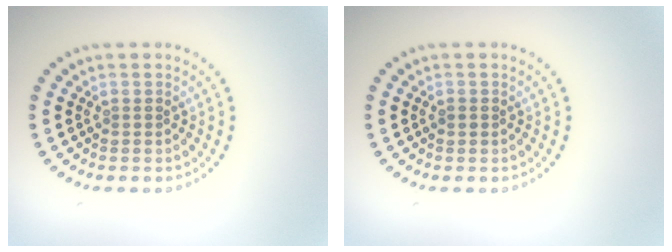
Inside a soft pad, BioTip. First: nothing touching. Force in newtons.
{"total": 0.7, "press": 0.7, "slide": 0.1}